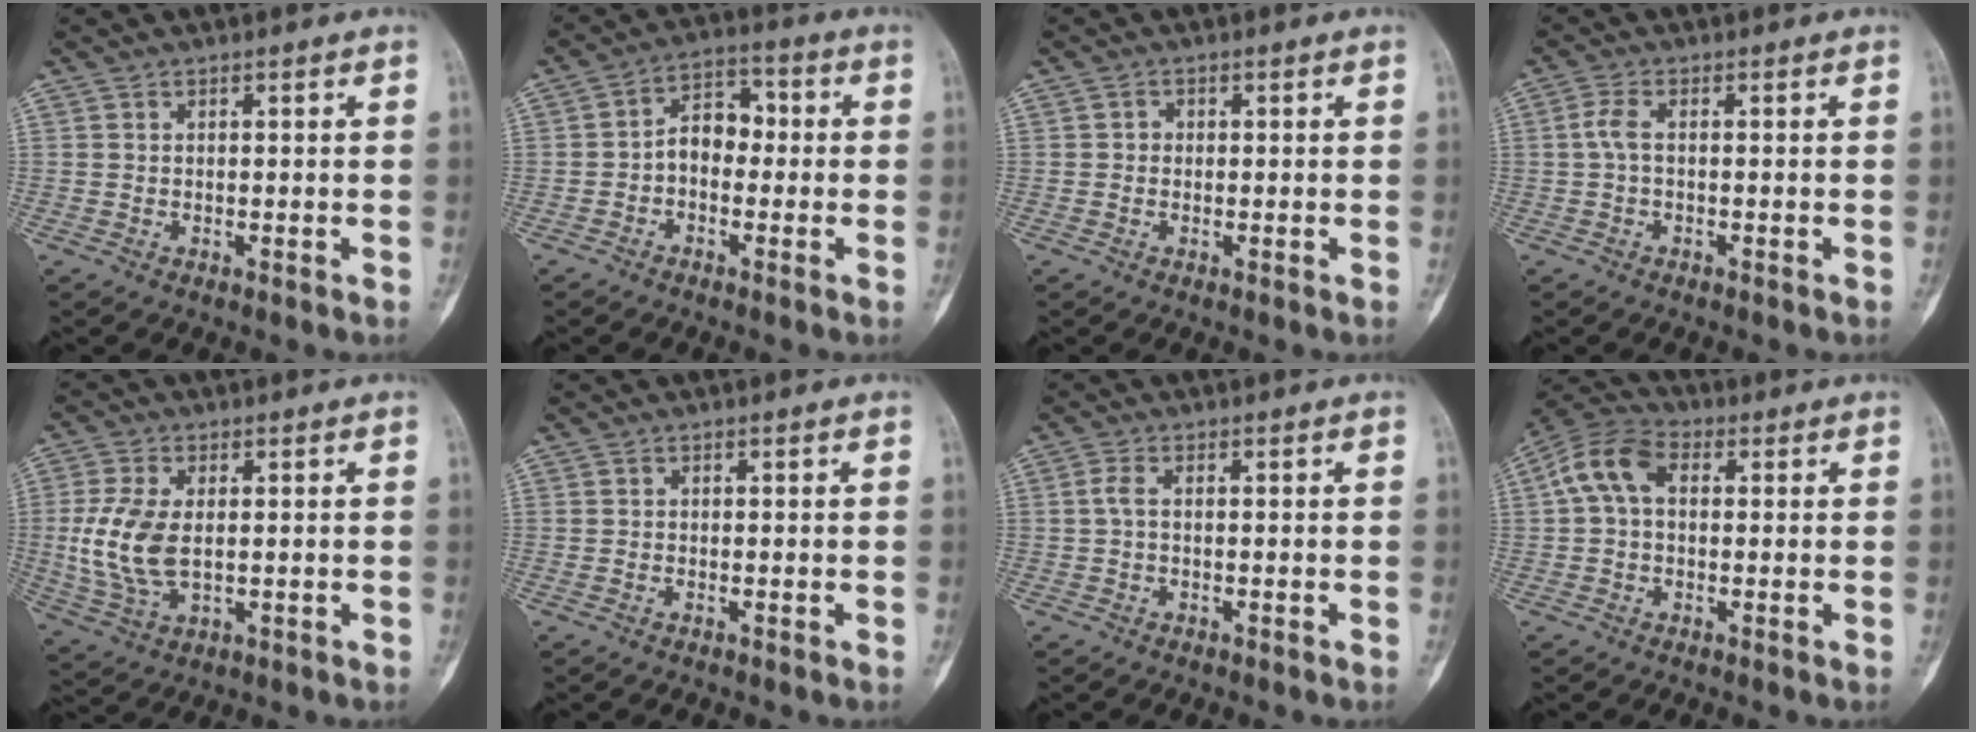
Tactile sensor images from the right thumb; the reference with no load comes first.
{"total": 6.6, "force": [-0.9, 4.6, 4.7], "torque": [-0.051, 0.030, -0.031]}
{"total": 0.9, "force": [-0.1, 0.9, 0.3], "torque": [0.002, 0.004, -0.004]}
{"total": 2.6, "force": [-0.4, 1.0, 2.3], "torque": [-0.058, 0.006, -0.010]}
{"total": 10.2, "force": [0.0, 5.7, 8.5], "torque": [-0.191, -0.006, 0.008]}
{"total": 0.0}
{"total": 1.7, "force": [-0.3, 0.6, 1.5], "torque": [-0.037, 0.003, -0.009]}
{"total": 8.4, "force": [1.3, 5.5, 6.3], "torque": [-0.124, 0.030, 0.016]}